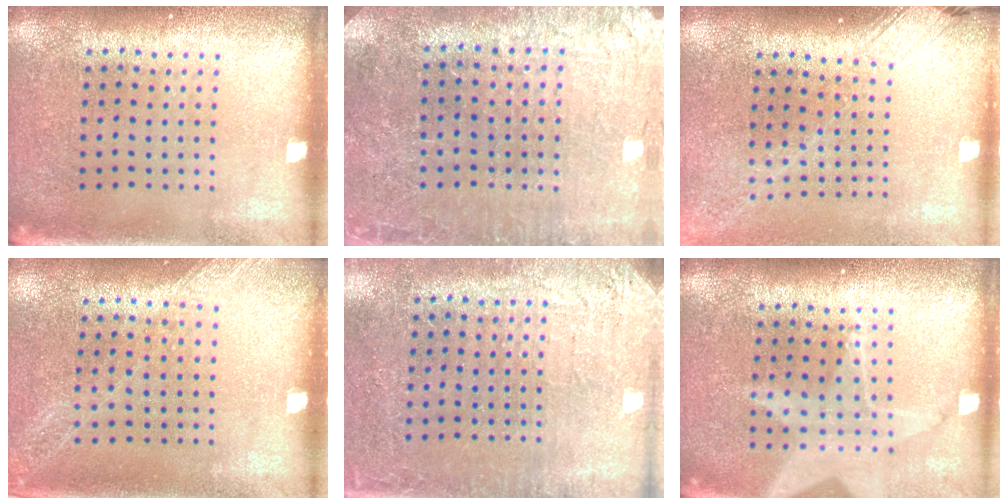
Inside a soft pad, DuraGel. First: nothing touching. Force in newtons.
{"total": 1.2, "press": 1.2, "slide": 0.1}
{"total": 2.1, "press": 1.6, "slide": 1.4}
{"total": 1.1, "press": 1.1, "slide": 0.2}
{"total": 2.8, "press": 2.6, "slide": 1.1}
{"total": 1.8, "press": 1.5, "slide": 1.1}